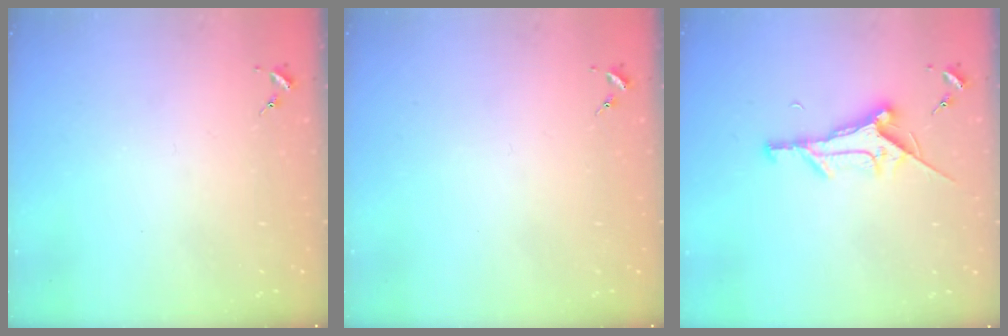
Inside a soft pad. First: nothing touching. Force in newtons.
{"total": 0.0}
{"total": 11.6, "press": 11.6, "slide": 1.2}